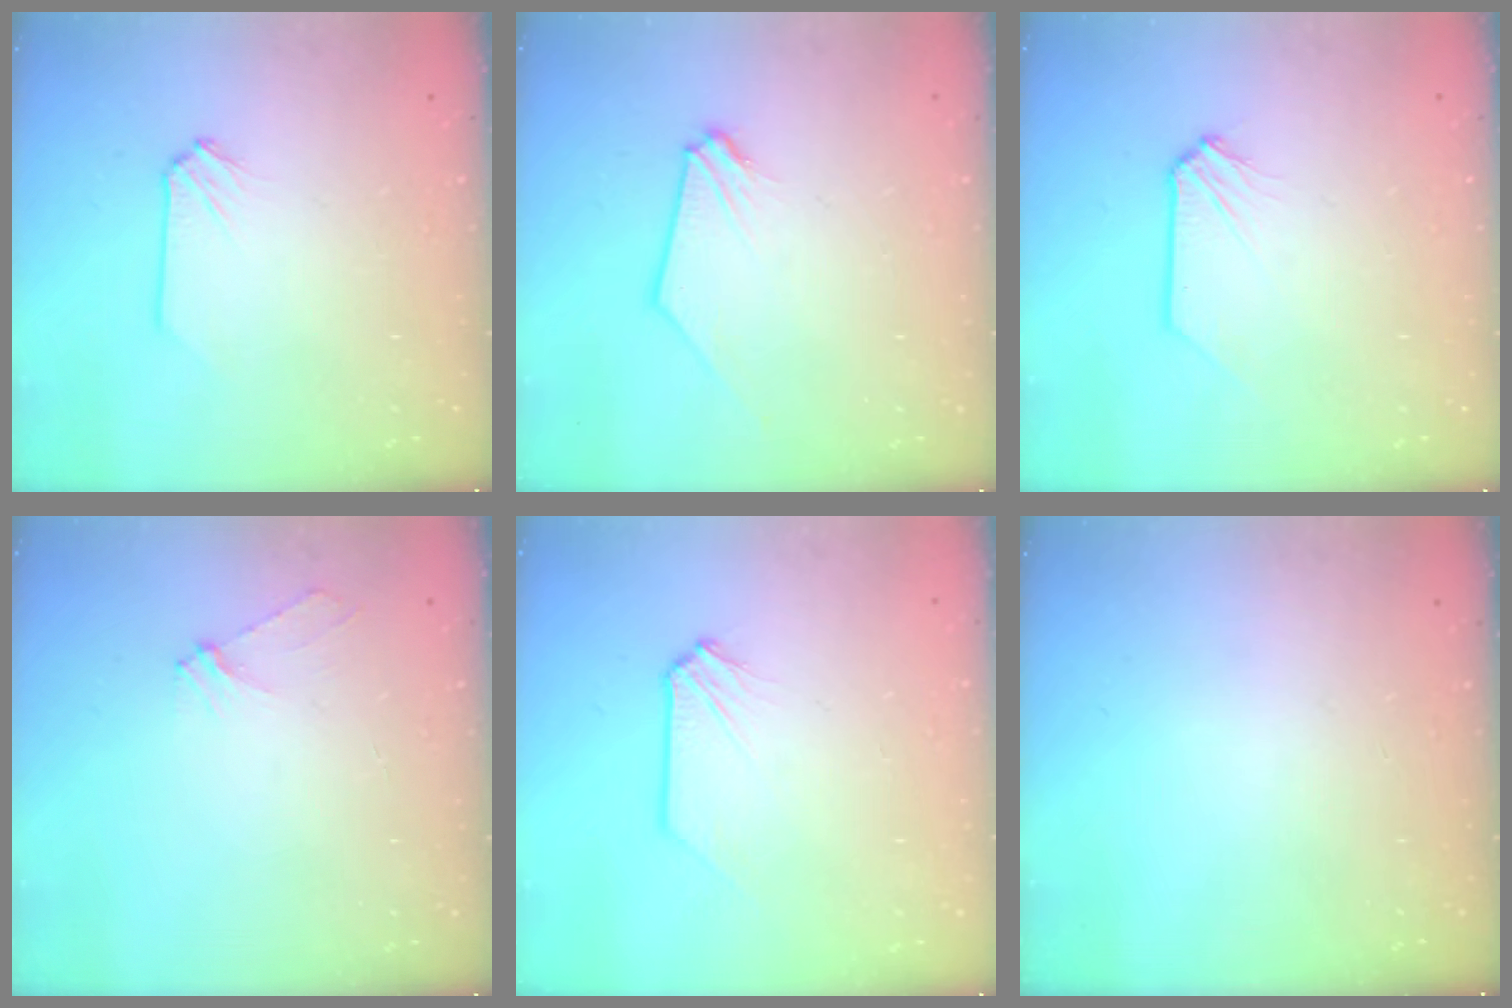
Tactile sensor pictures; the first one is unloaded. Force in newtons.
{"total": 0.9, "press": 0.9, "slide": 0.1}
{"total": 0.0}
{"total": 3.7, "press": 3.7, "slide": 0.3}
{"total": 0.0}
{"total": 0.0}